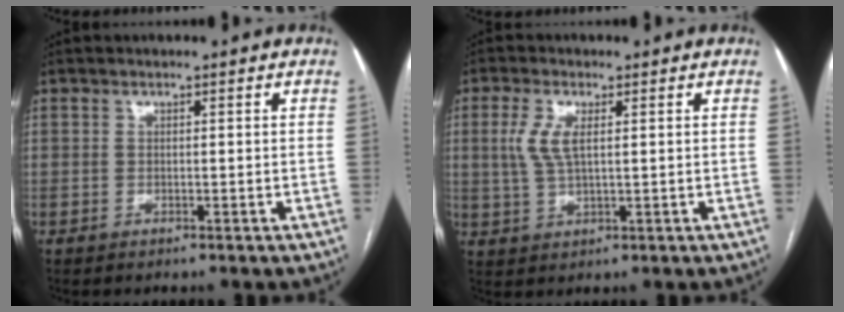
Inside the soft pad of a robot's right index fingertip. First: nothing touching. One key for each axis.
{"total": 4.9, "fx": 1.3, "fy": 1.6, "fz": 4.4, "tx": -0.108, "ty": 0.002, "tz": 0.028}